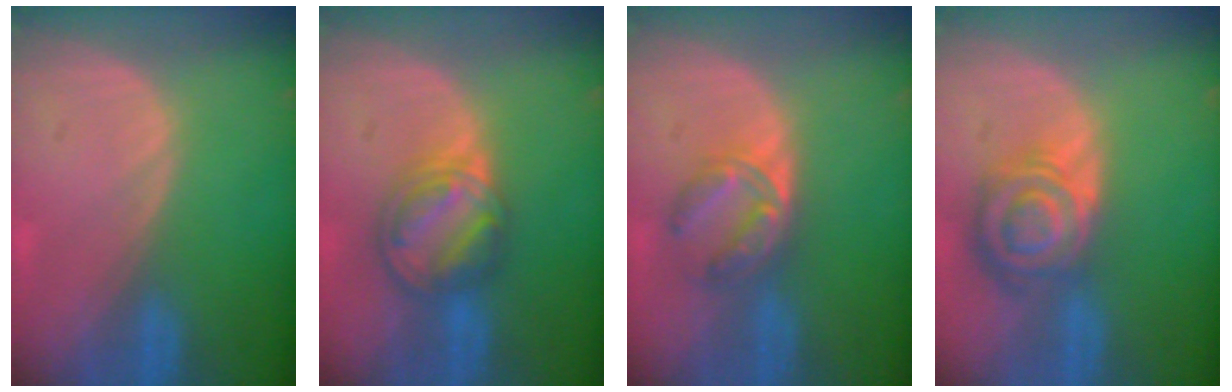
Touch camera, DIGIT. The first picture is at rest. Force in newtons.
{"total": 7.5, "press": 6.6, "slide": 3.6}
{"total": 5.6, "press": 5.4, "slide": 1.7}
{"total": 8.6, "press": 7.5, "slide": 4.2}